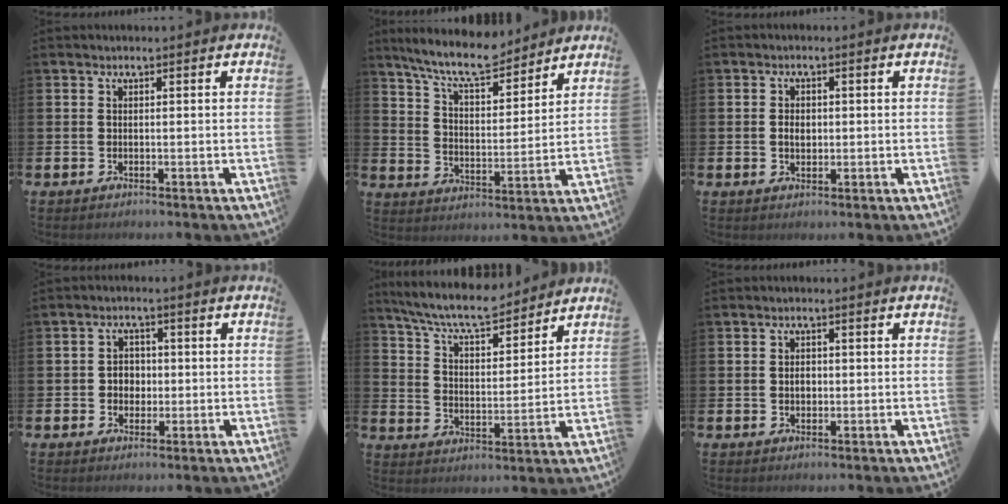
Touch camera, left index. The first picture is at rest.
{"total": 9.2, "force": [8.4, 1.7, 3.3], "torque": [-0.083, -0.046, 0.150]}
{"total": 2.2, "force": [0.1, 1.6, 1.5], "torque": [-0.012, 0.001, -0.003]}
{"total": 3.0, "force": [0.0, 2.7, 1.3], "torque": [-0.015, 0.003, -0.008]}
{"total": 8.4, "force": [7.7, 1.4, 3.1], "torque": [-0.085, -0.044, 0.136]}
{"total": 1.9, "force": [0.0, 1.4, 1.3], "torque": [-0.007, 0.001, -0.005]}